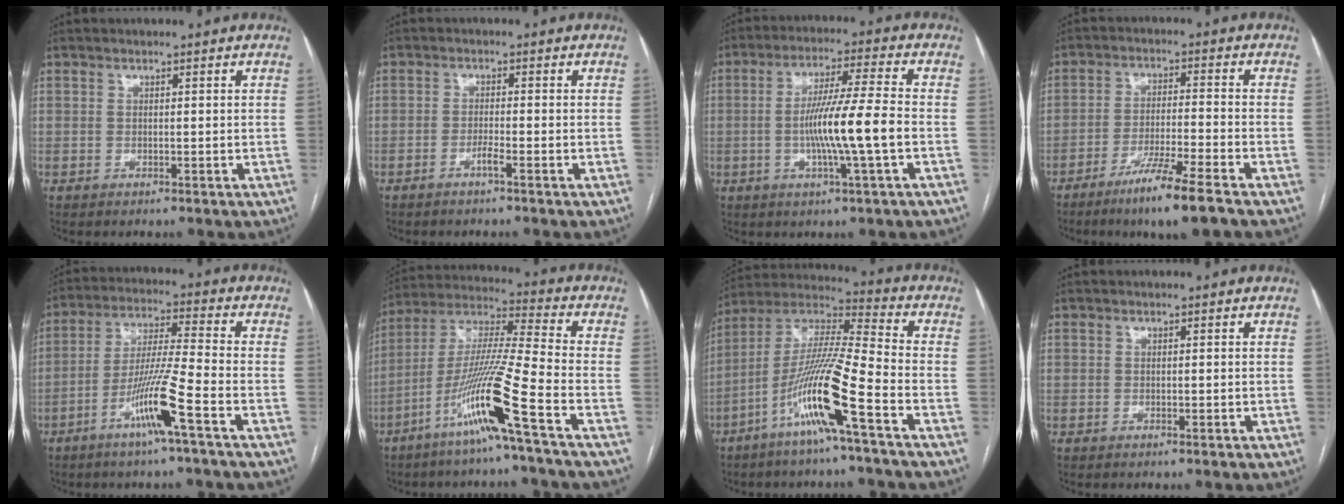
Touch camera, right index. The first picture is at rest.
{"total": 1.6, "force": [-1.1, -0.2, 1.2], "torque": [-0.023, 0.001, -0.022]}
{"total": 10.6, "force": [-2.0, -0.8, 10.4], "torque": [-0.189, -0.003, -0.040]}
{"total": 8.7, "force": [-6.0, -0.8, 6.3], "torque": [-0.113, -0.026, -0.111]}
{"total": 10.3, "force": [-5.2, -1.1, 8.9], "torque": [-0.174, -0.007, -0.103]}
{"total": 15.4, "force": [-7.7, -1.9, 13.2], "torque": [-0.269, -0.020, -0.151]}
{"total": 14.7, "force": [-6.9, -0.8, 12.9], "torque": [-0.261, -0.008, -0.138]}
{"total": 0.0}